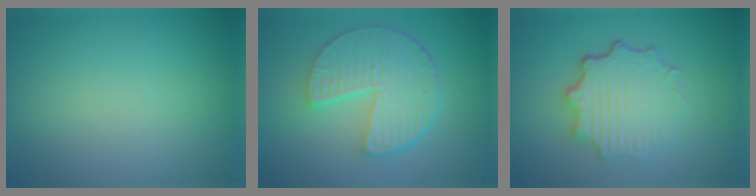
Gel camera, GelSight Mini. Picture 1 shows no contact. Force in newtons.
{"total": 6.2, "press": 4.4, "slide": 4.3}
{"total": 5.0, "press": 3.9, "slide": 3.2}